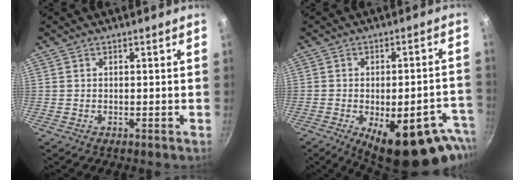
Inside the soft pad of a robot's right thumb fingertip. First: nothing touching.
{"total": 20.8, "force": [-10.9, 8.1, 15.8], "torque": [-0.140, 0.026, -0.140]}